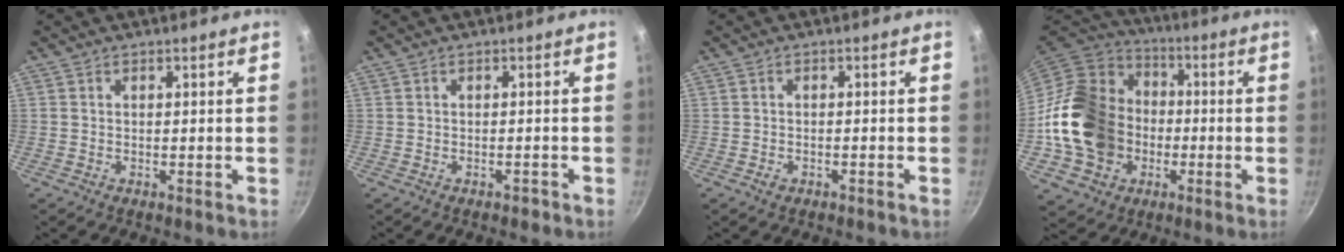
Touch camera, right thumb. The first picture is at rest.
{"total": 0.8, "force": [-0.7, 0.2, 0.4], "torque": [-0.005, 0.010, -0.004]}
{"total": 1.1, "force": [-0.7, 0.5, 0.6], "torque": [-0.015, 0.007, -0.012]}
{"total": 22.5, "force": [-3.0, 18.8, 11.9], "torque": [-0.208, 0.047, -0.043]}